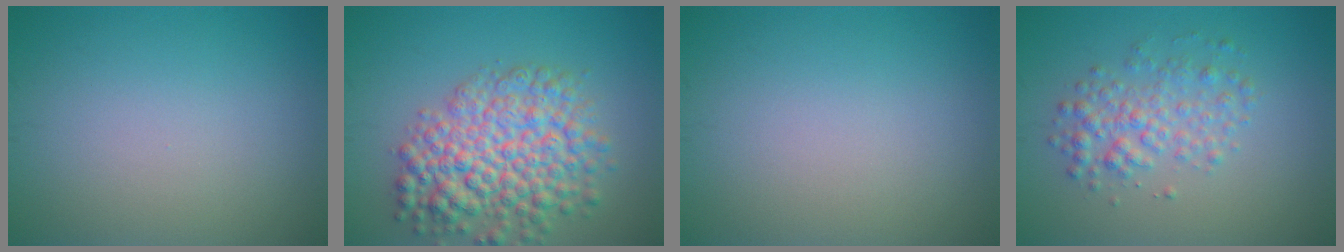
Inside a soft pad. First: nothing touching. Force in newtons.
{"total": 7.8, "press": 7.8, "slide": 0.3}
{"total": 0.0}
{"total": 3.2, "press": 3.2, "slide": 0.1}